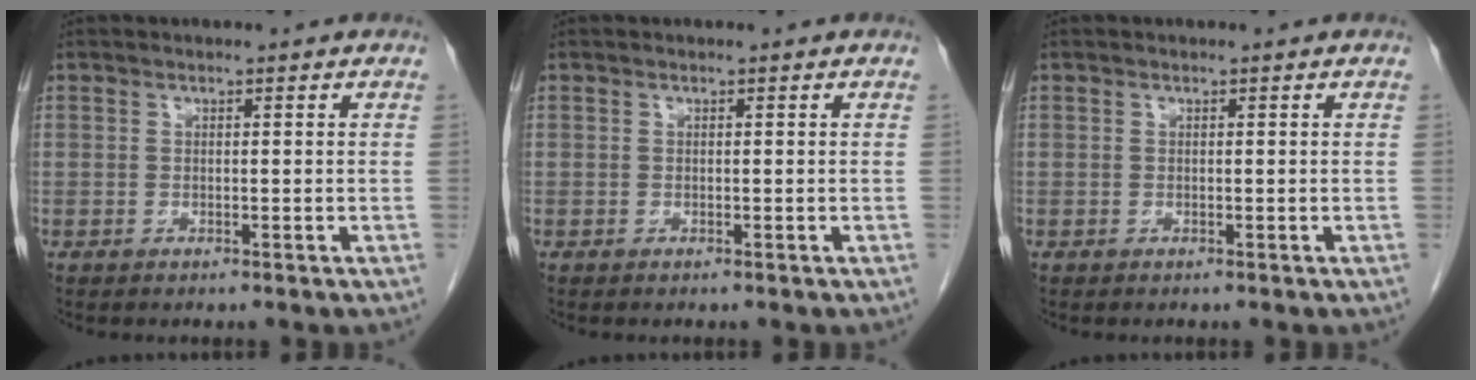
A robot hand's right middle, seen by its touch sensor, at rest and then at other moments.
{"total": 0.0}
{"total": 0.0}